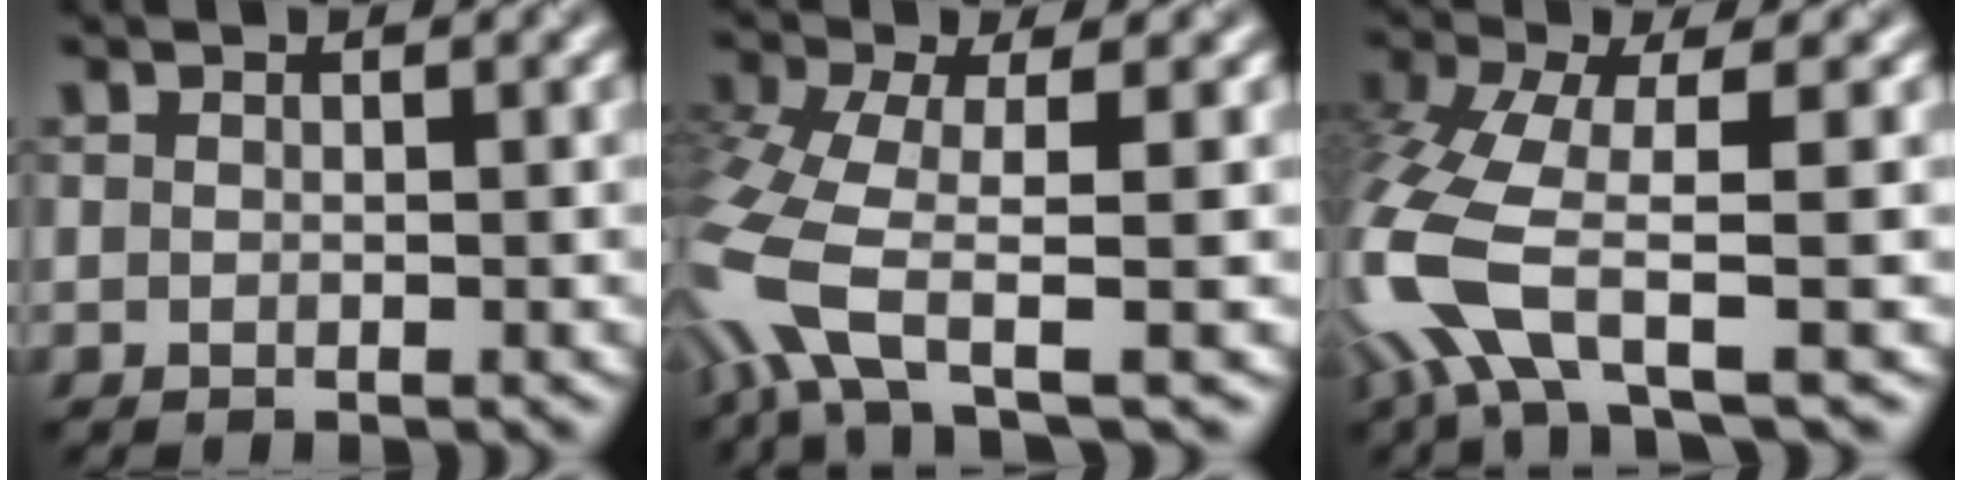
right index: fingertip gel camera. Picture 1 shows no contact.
{"total": 7.7, "force": [-3.6, 2.7, 6.2], "torque": [-0.159, -0.011, -0.079]}
{"total": 8.6, "force": [-3.5, 2.8, 7.3], "torque": [-0.189, -0.003, -0.081]}